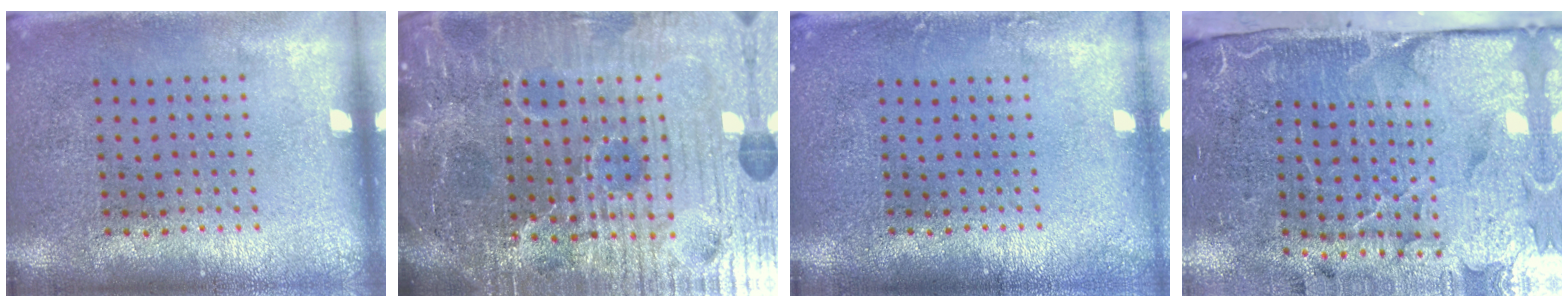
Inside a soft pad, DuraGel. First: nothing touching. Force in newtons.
{"total": 7.3, "press": 6.6, "slide": 3.1}
{"total": 0.7, "press": 0.7, "slide": 0.1}
{"total": 5.2, "press": 4.1, "slide": 3.2}